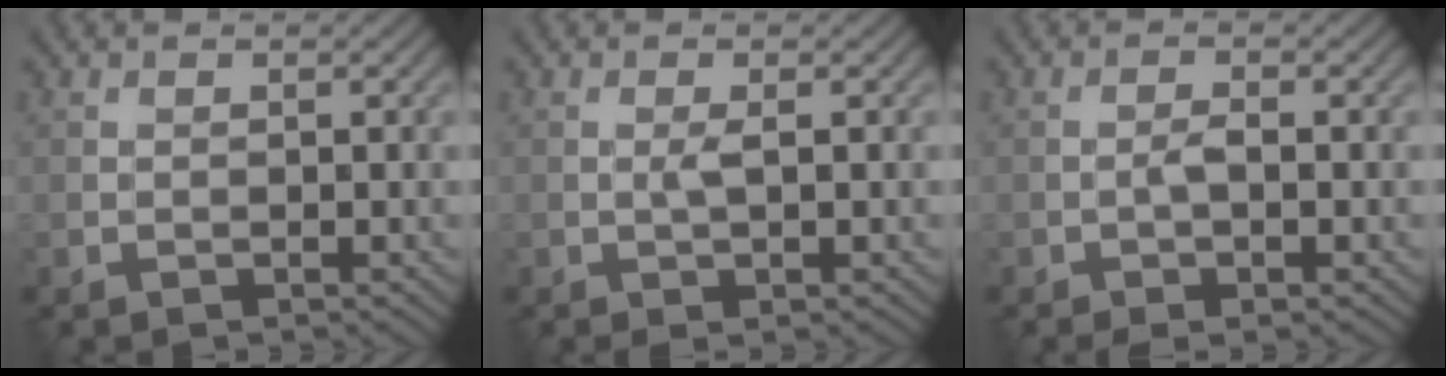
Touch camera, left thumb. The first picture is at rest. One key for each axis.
{"total": 1.5, "fx": 0.0, "fy": 0.2, "fz": 1.5, "tx": -0.030, "ty": -0.001, "tz": -0.004}
{"total": 2.5, "fx": -1.0, "fy": 0.7, "fz": 2.2, "tx": -0.042, "ty": 0.003, "tz": -0.021}